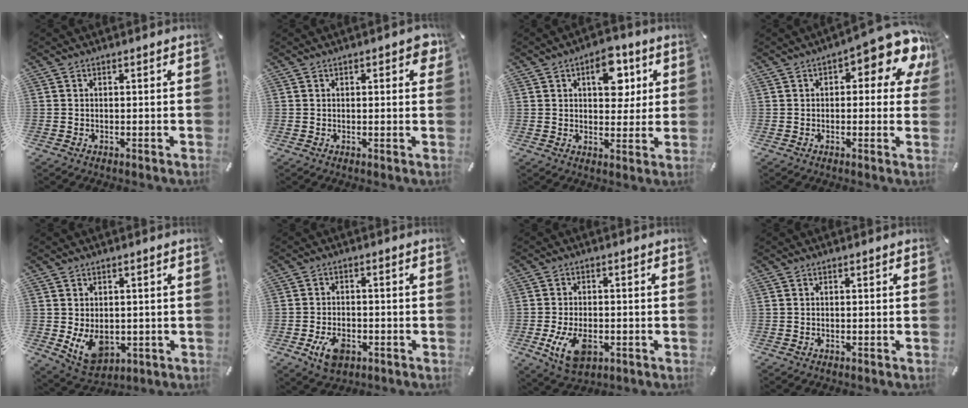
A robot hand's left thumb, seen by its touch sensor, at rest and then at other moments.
{"total": 3.4, "force": [1.2, 1.7, 2.7], "torque": [-0.032, -0.001, 0.016]}
{"total": 10.1, "force": [3.7, 6.2, 7.1], "torque": [-0.085, -0.006, 0.058]}
{"total": 11.5, "force": [6.0, 4.4, 8.8], "torque": [-0.105, -0.047, 0.098]}
{"total": 8.1, "force": [-0.9, 6.2, 5.2], "torque": [-0.094, -0.002, -0.013]}
{"total": 6.2, "force": [-2.6, 4.1, 3.9], "torque": [-0.078, 0.006, -0.051]}
{"total": 8.2, "force": [-2.5, 5.1, 6.0], "torque": [-0.125, 0.002, -0.045]}
{"total": 0.0}